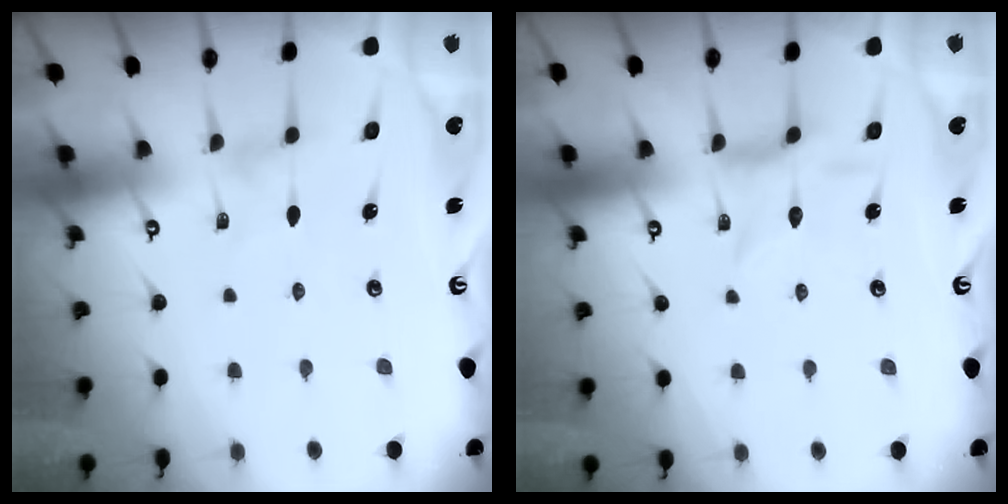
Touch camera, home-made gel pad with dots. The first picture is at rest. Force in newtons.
{"total": 1.9, "press": 1.9, "slide": 0.2}